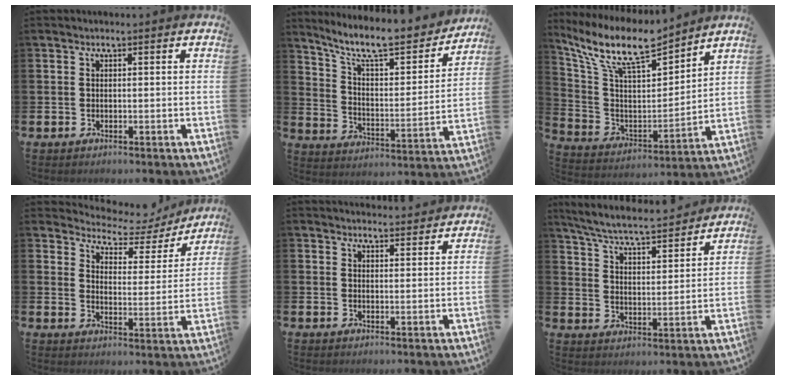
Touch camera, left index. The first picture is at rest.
{"total": 9.9, "force": [8.5, 2.3, 4.5], "torque": [-0.113, -0.061, 0.144]}
{"total": 11.4, "force": [9.7, 2.7, 5.4], "torque": [-0.143, -0.059, 0.169]}
{"total": 4.4, "force": [4.0, 1.7, 0.7], "torque": [-0.038, -0.037, 0.061]}
{"total": 2.9, "force": [2.9, 0.4, -0.2], "torque": [0.005, -0.020, 0.051]}
{"total": 6.1, "force": [5.7, 0.4, 2.0], "torque": [-0.072, -0.046, 0.095]}